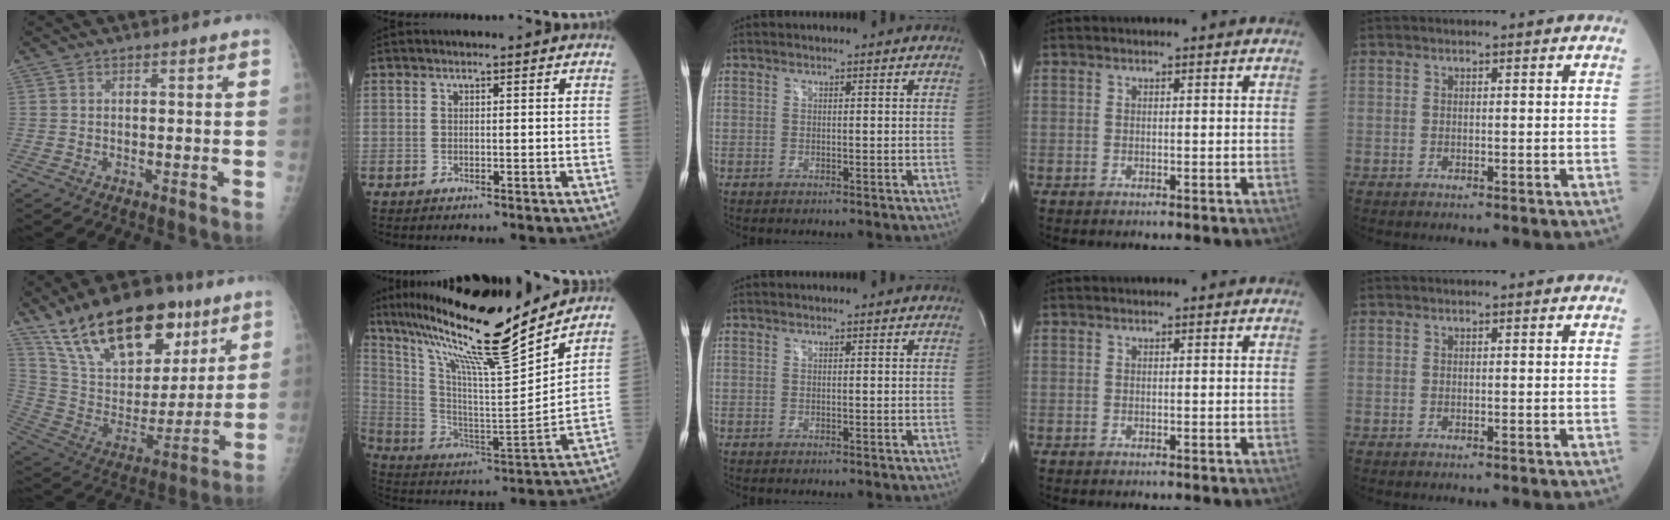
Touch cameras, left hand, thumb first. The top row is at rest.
{"thumb": {"total": 25.9, "force": [16.3, 12.7, 15.7], "torque": [-0.226, -0.043, 0.284]}, "index": {"total": 22.1, "force": [18.2, -0.4, 12.5], "torque": [-0.221, -0.025, 0.304]}}